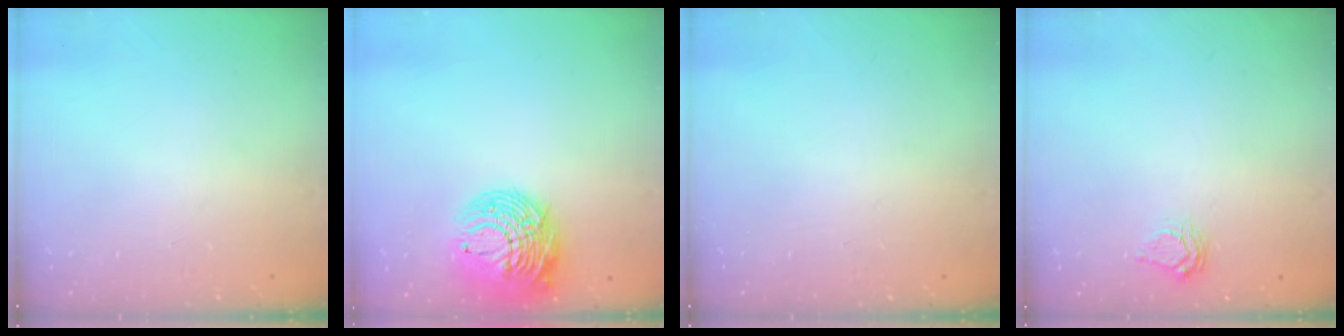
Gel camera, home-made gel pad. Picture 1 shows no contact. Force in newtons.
{"total": 15.0, "press": 14.9, "slide": 1.5}
{"total": 0.0}
{"total": 5.8, "press": 5.8, "slide": 0.3}